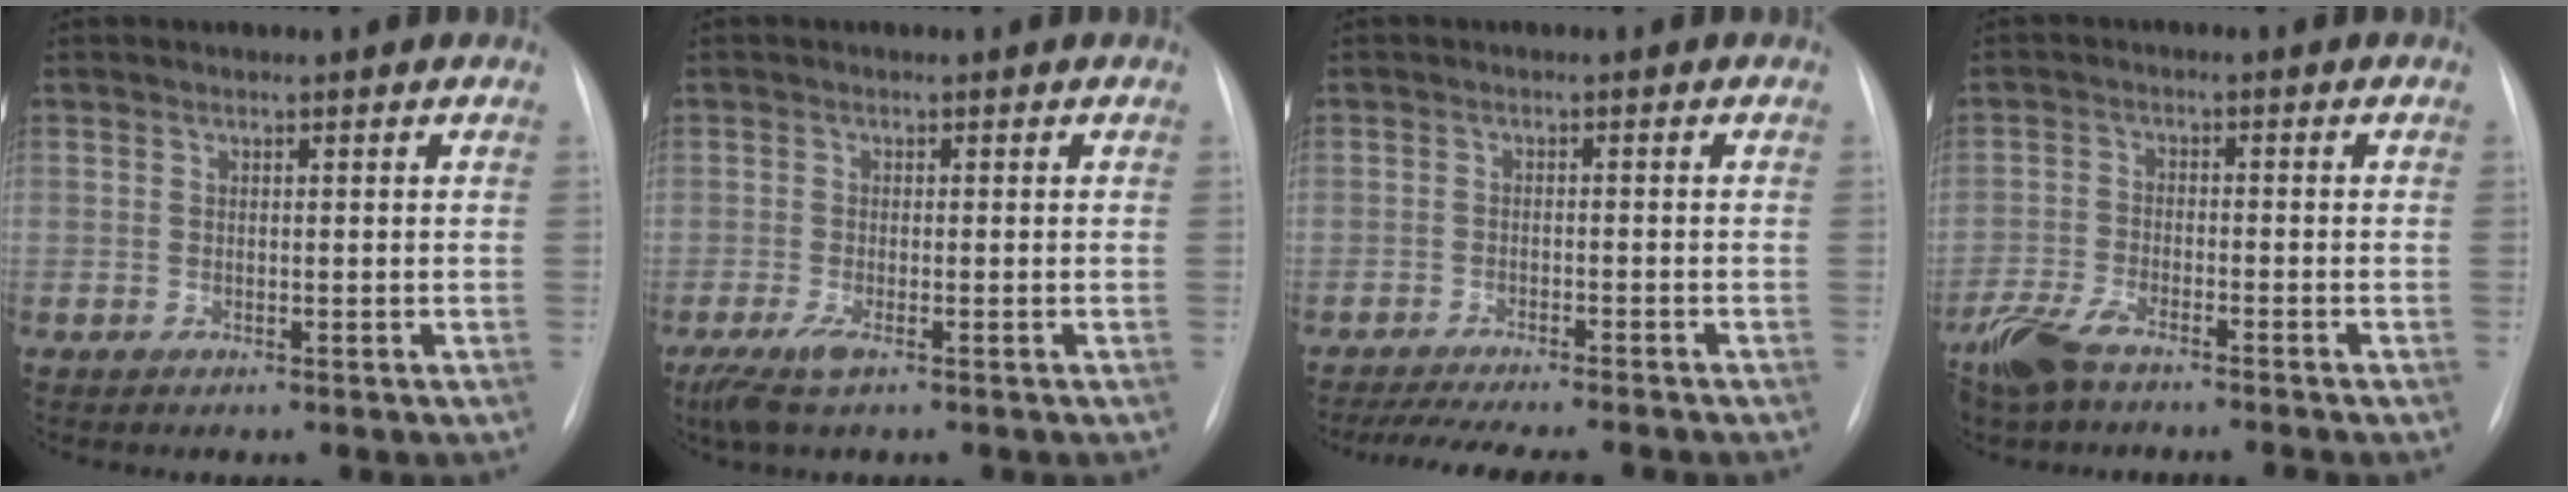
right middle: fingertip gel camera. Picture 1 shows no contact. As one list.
[{"total": 3.5, "force": [-2.0, 0.7, 2.8], "torque": [-0.066, -0.012, -0.038]}, {"total": 12.5, "force": [-11.0, 1.3, 5.7], "torque": [-0.078, -0.011, -0.150]}, {"total": 6.8, "force": [-5.6, 1.3, 3.6], "torque": [-0.078, -0.018, -0.110]}]